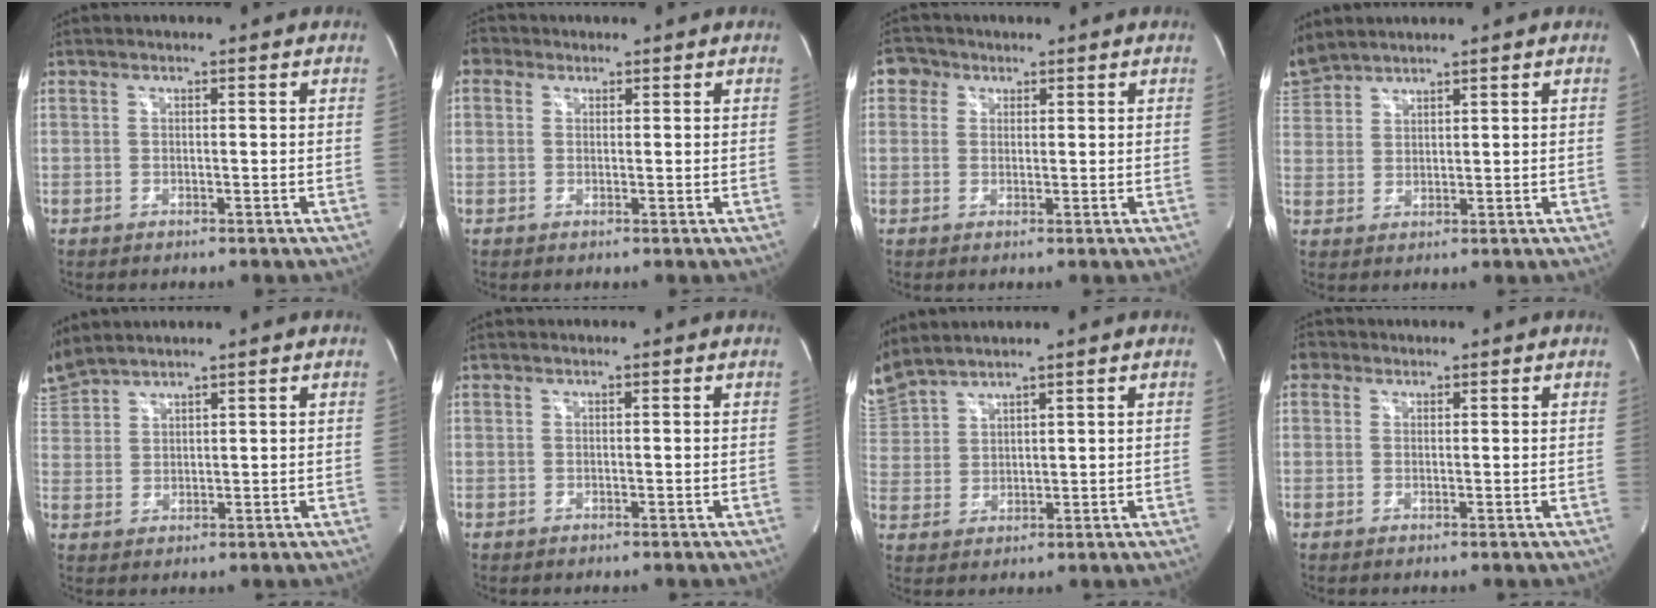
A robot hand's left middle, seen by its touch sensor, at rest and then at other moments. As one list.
[{"total": 2.4, "force": [1.0, 2.0, 0.6], "torque": [-0.011, 0.012, 0.013]}, {"total": 3.0, "force": [1.3, 2.6, 0.6], "torque": [-0.008, 0.010, 0.018]}, {"total": 4.4, "force": [4.4, 0.7, 0.2], "torque": [-0.019, 0.019, 0.094]}, {"total": 5.0, "force": [5.0, 0.3, 0.8], "torque": [-0.036, 0.019, 0.109]}, {"total": 0.0}, {"total": 7.1, "force": [6.9, 0.9, 1.7], "torque": [-0.058, 0.018, 0.150]}, {"total": 2.1, "force": [0.9, 1.8, 0.4], "torque": [-0.003, 0.010, 0.011]}]